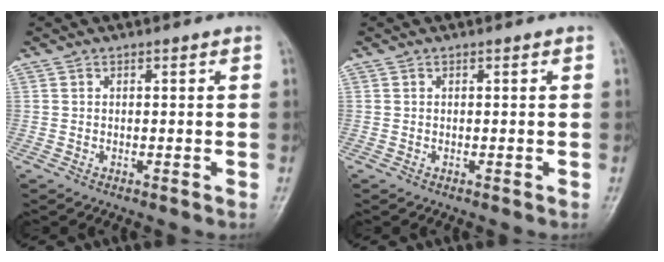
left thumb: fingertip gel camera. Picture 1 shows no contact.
{"total": 0.0}